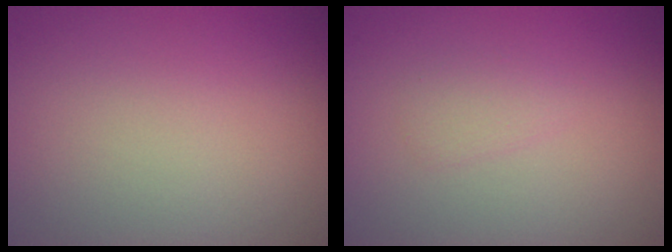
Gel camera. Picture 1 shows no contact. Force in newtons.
{"total": 1.0, "press": 1.0, "slide": 0.1}